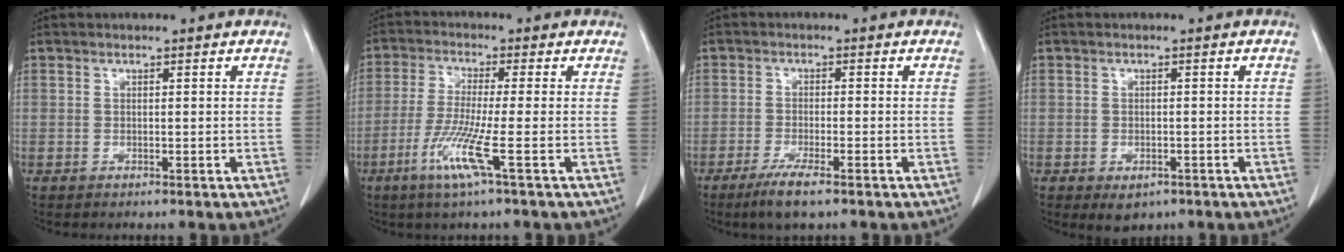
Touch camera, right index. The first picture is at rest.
{"total": 7.6, "force": [-3.2, -0.9, 6.8], "torque": [-0.140, -0.023, -0.071]}
{"total": 4.9, "force": [-3.3, 0.4, 3.5], "torque": [-0.074, -0.013, -0.058]}
{"total": 3.0, "force": [-1.7, 1.8, 1.7], "torque": [-0.020, -0.002, -0.012]}